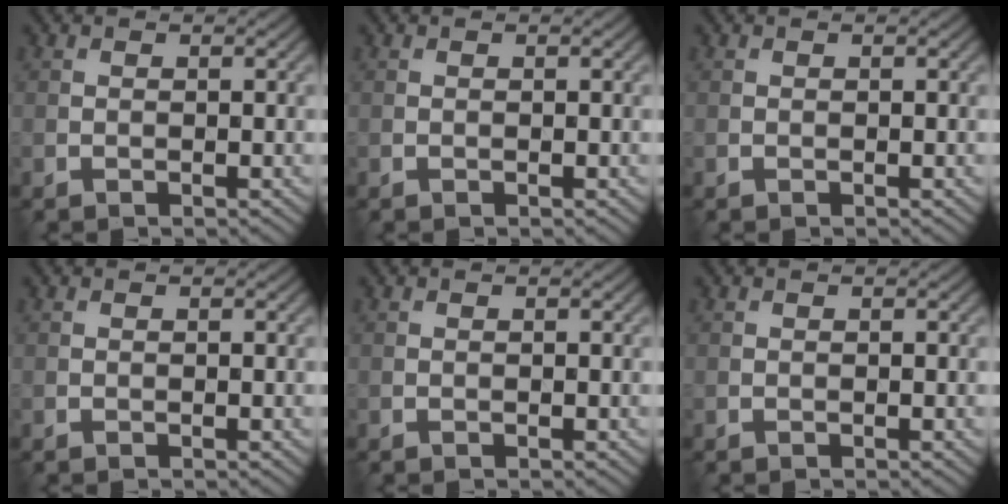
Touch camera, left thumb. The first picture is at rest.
{"total": 0.0}
{"total": 0.0}
{"total": 0.0}
{"total": 0.0}
{"total": 0.0}